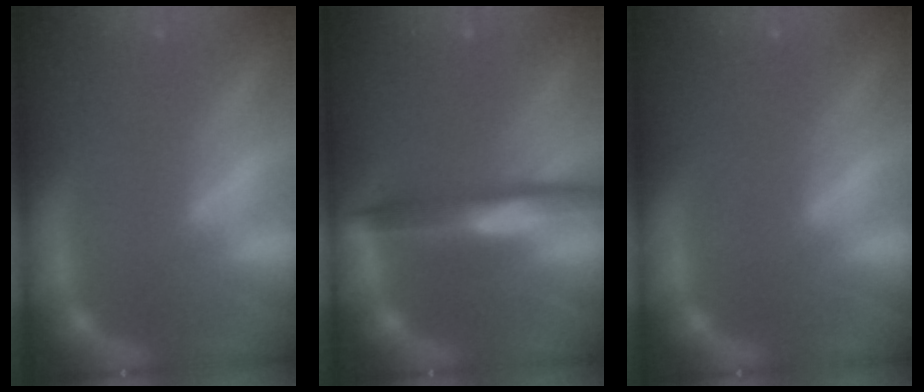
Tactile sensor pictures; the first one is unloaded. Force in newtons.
{"total": 5.0}
{"total": 0.0}